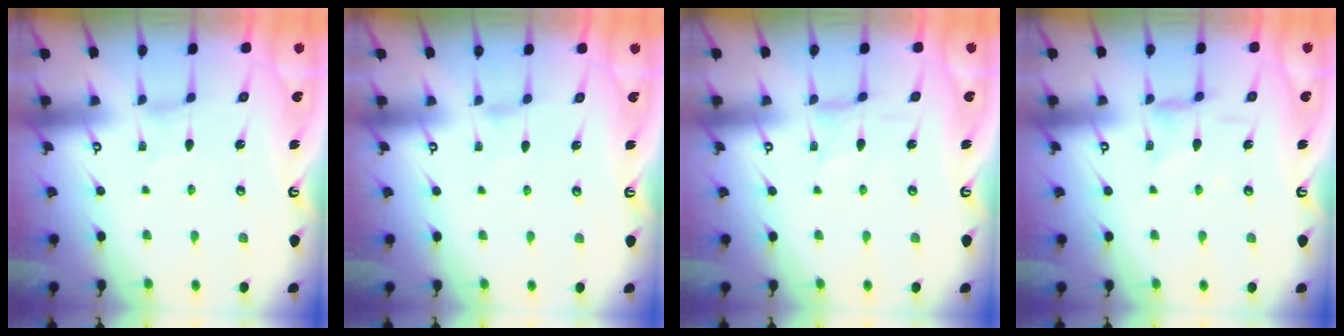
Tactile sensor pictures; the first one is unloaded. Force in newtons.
{"total": 0.6, "press": 0.5, "slide": 0.3}
{"total": 0.0}
{"total": 2.2, "press": 2.1, "slide": 0.5}